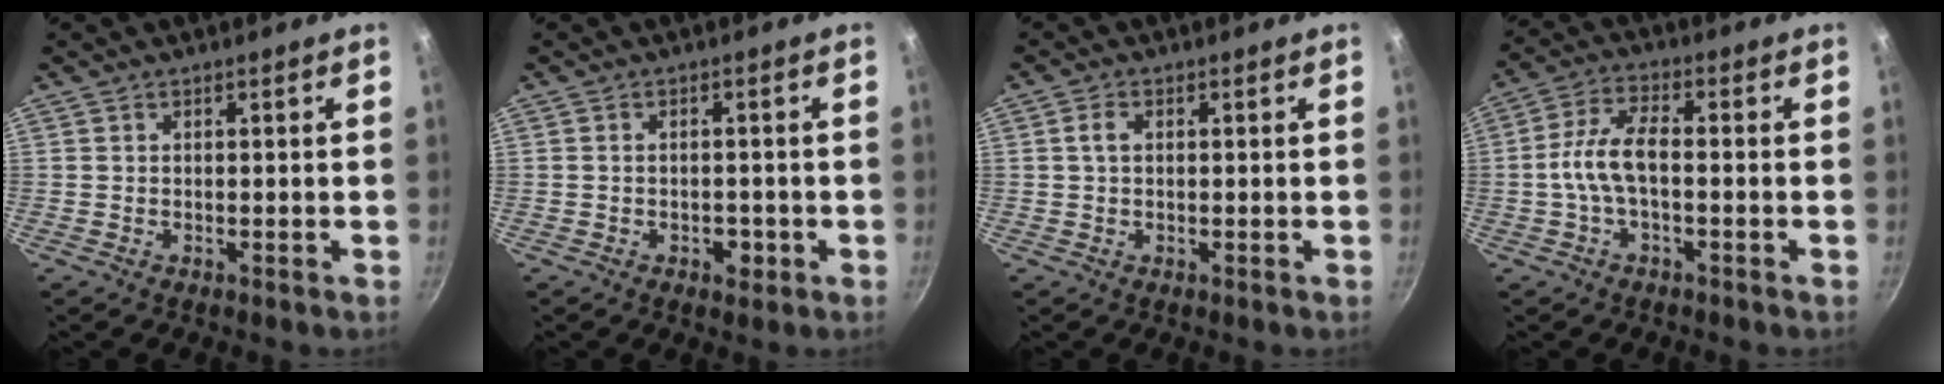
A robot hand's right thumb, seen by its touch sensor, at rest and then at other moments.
{"total": 2.8, "force": [-1.1, 1.8, 1.8], "torque": [-0.020, 0.008, -0.013]}
{"total": 2.2, "force": [0.3, 1.5, 1.6], "torque": [-0.025, 0.004, 0.006]}
{"total": 7.5, "force": [-1.3, 3.3, 6.7], "torque": [-0.140, 0.029, -0.035]}